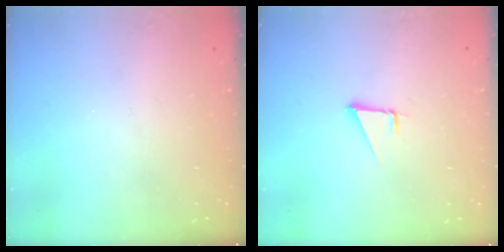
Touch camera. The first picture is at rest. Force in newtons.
{"total": 1.9, "press": 1.9, "slide": 0.1}